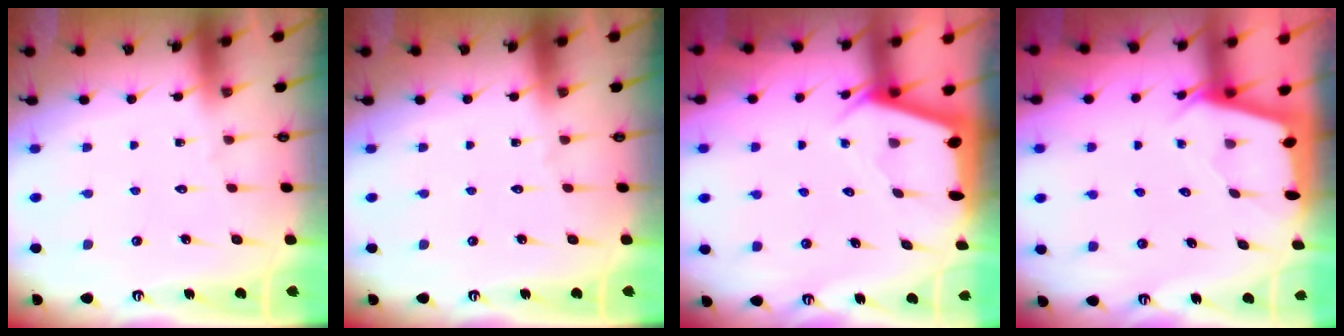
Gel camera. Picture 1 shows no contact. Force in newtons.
{"total": 0.0}
{"total": 2.5, "press": 2.5, "slide": 0.3}
{"total": 2.0, "press": 2.0, "slide": 0.3}